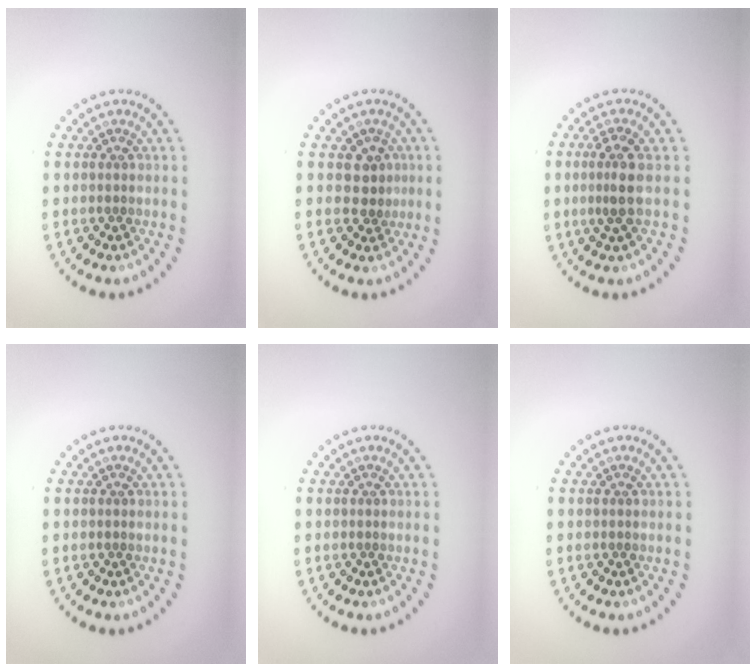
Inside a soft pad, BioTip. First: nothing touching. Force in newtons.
{"total": 1.8, "press": 1.6, "slide": 0.9}
{"total": 2.5, "press": 2.2, "slide": 1.2}
{"total": 0.0}
{"total": 0.0}
{"total": 0.0}